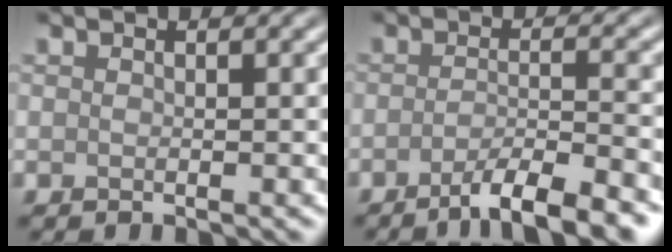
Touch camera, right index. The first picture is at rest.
{"total": 6.2, "force": [-4.0, 1.2, 4.5], "torque": [-0.058, 0.005, -0.068]}